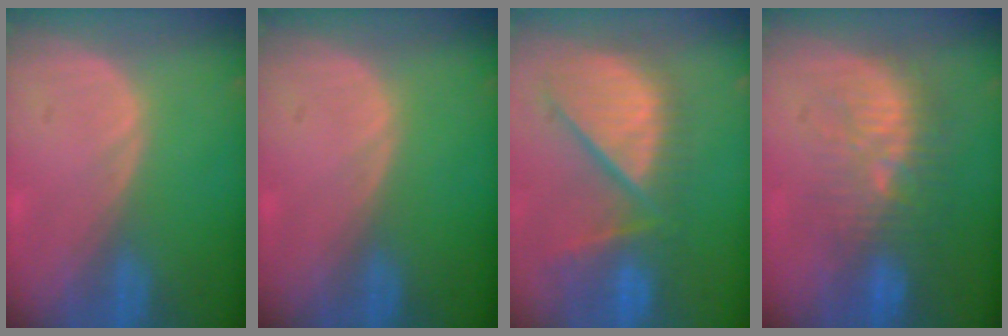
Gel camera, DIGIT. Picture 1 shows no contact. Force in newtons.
{"total": 0.0}
{"total": 11.7, "press": 10.4, "slide": 5.3}
{"total": 9.5, "press": 9.1, "slide": 2.7}